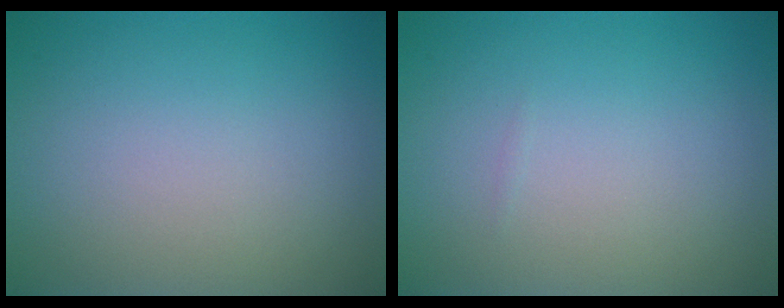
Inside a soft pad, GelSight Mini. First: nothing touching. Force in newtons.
{"total": 0.0}